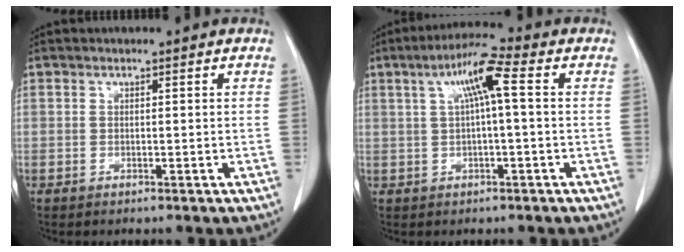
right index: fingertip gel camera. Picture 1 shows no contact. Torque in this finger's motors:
{"motor_torque": [0.82, 0.02, 0.33, 0.08]}